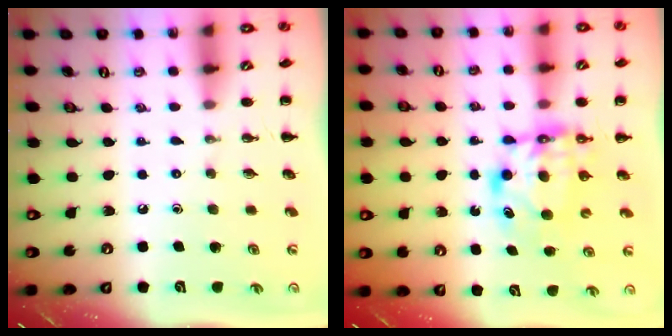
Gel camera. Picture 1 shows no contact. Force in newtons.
{"total": 6.7, "press": 6.6, "slide": 1.0}